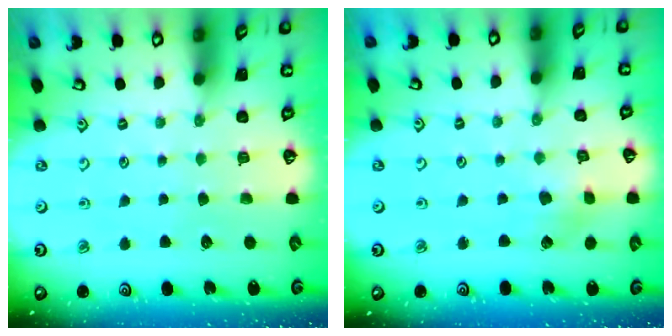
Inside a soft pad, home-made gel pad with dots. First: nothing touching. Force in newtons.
{"total": 2.8, "press": 2.8, "slide": 0.1}